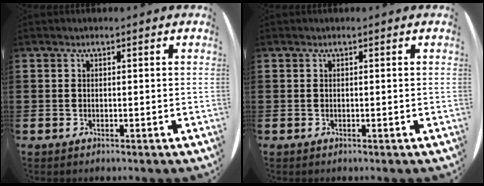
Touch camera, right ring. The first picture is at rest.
{"total": 0.0}